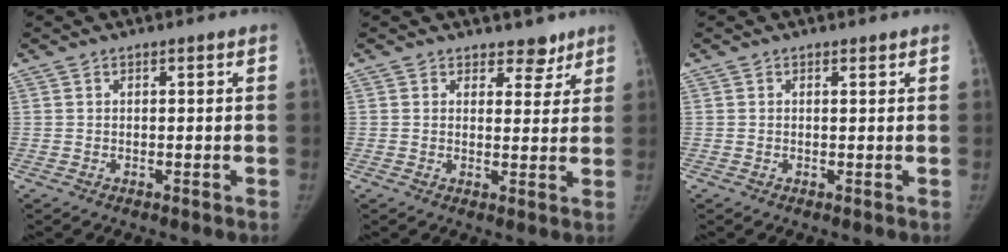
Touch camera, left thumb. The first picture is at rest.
{"total": 4.1, "force": [3.2, 2.4, 1.2], "torque": [0.016, -0.020, 0.044]}
{"total": 0.7, "force": [0.4, 0.1, 0.5], "torque": [-0.008, 0.000, 0.006]}